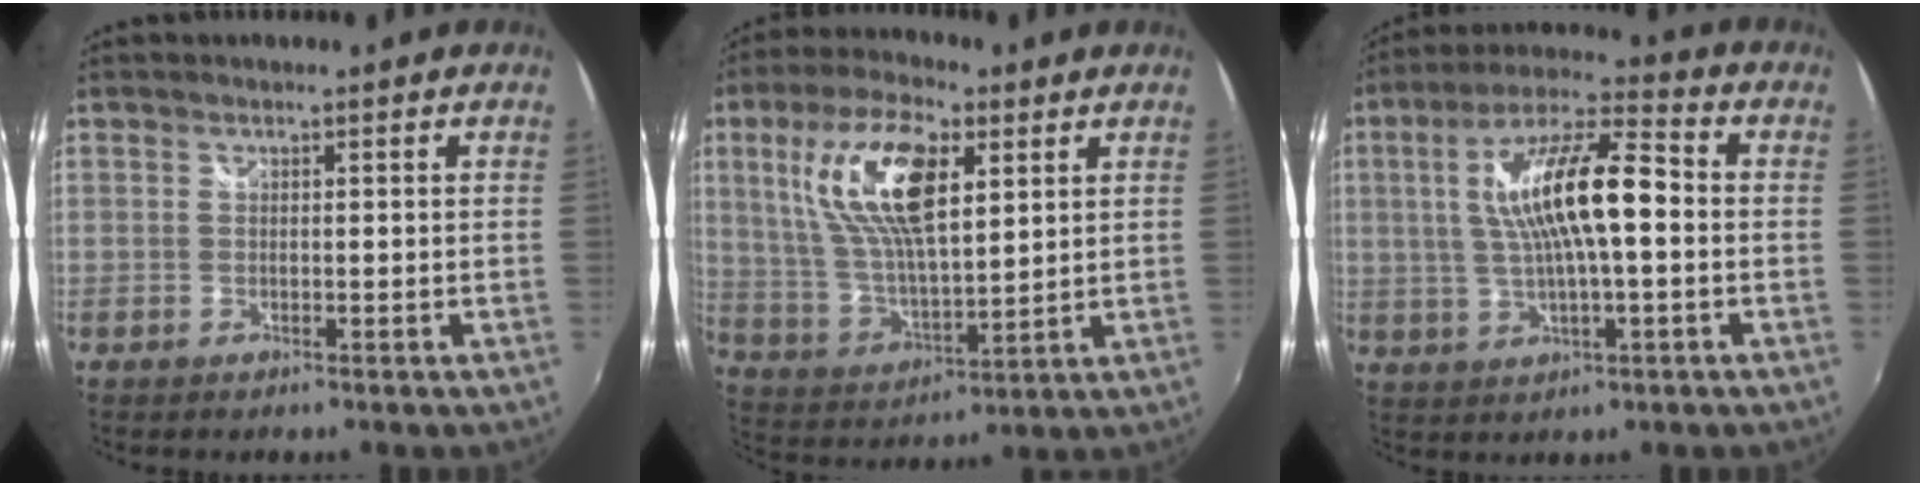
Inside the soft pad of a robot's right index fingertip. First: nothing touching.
{"total": 17.3, "force": [6.6, 6.8, 14.5], "torque": [-0.277, 0.012, 0.131]}
{"total": 15.3, "force": [0.7, 4.1, 14.7], "torque": [-0.270, 0.019, 0.011]}